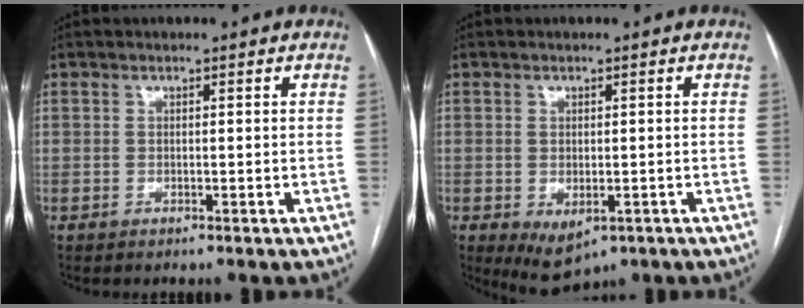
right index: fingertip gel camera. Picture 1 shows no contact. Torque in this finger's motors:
{"motor_torque": [1.45, -0.69, 0.21, 0.01]}